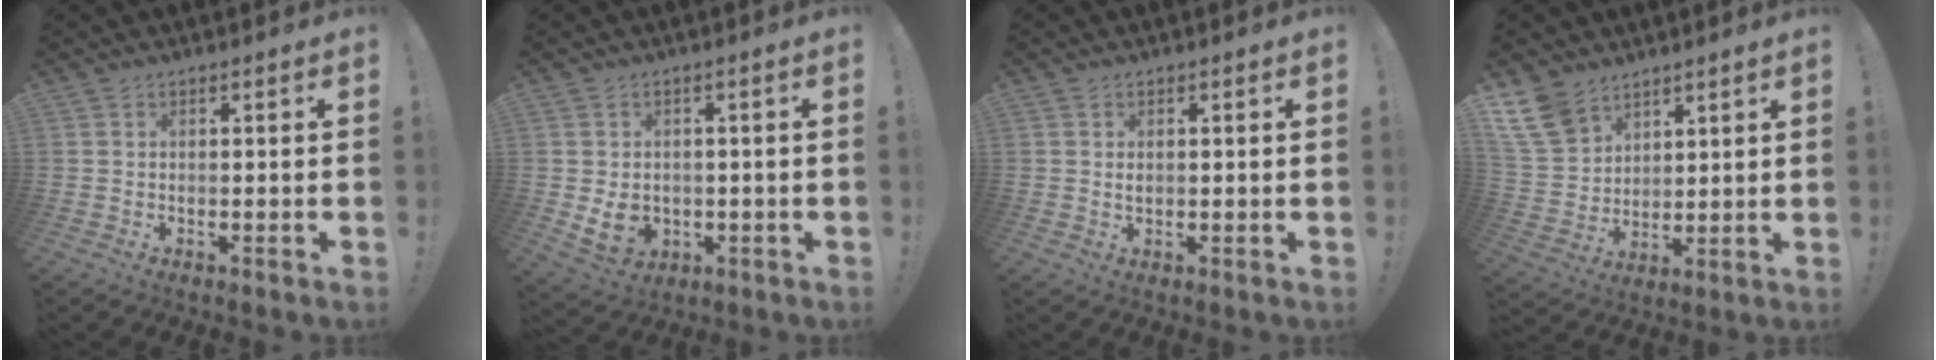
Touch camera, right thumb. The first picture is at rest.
{"total": 6.1, "force": [0.0, 5.1, 3.4], "torque": [-0.055, -0.005, 0.000]}
{"total": 1.1, "force": [0.3, 0.8, 0.6], "torque": [-0.007, 0.002, 0.004]}
{"total": 12.8, "force": [8.5, 8.3, 4.7], "torque": [-0.095, -0.047, 0.173]}